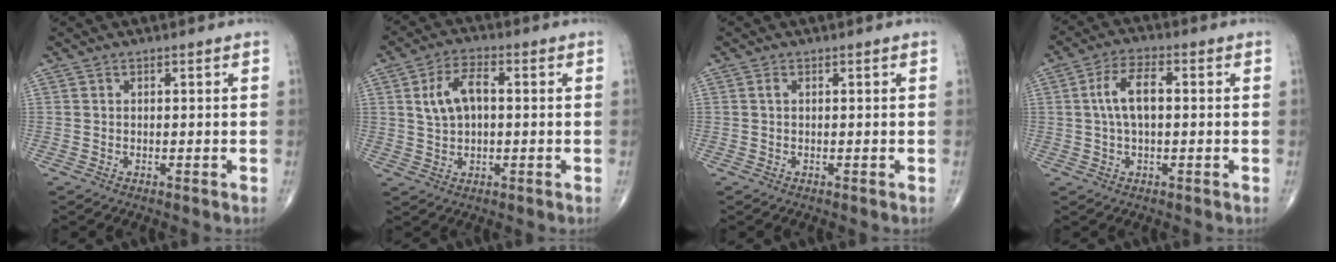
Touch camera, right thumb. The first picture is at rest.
{"total": 4.7, "force": [0.7, 2.3, 4.1], "torque": [-0.087, 0.010, 0.013]}
{"total": 0.6, "force": [0.2, 0.2, 0.5], "torque": [-0.014, 0.004, 0.001]}
{"total": 7.2, "force": [0.7, 3.3, 6.3], "torque": [-0.123, 0.019, 0.009]}